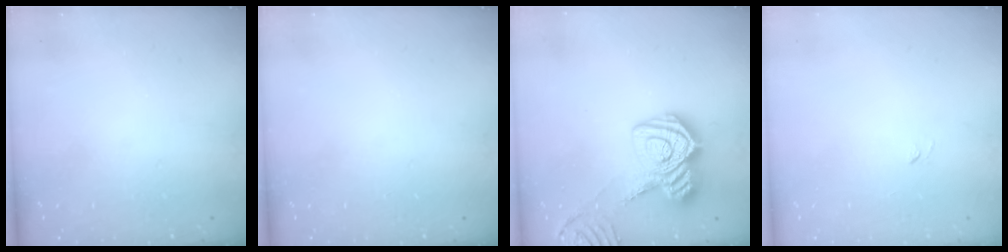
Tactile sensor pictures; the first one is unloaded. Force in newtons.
{"total": 0.0}
{"total": 17.8, "press": 17.8, "slide": 1.2}
{"total": 3.3, "press": 3.1, "slide": 1.0}